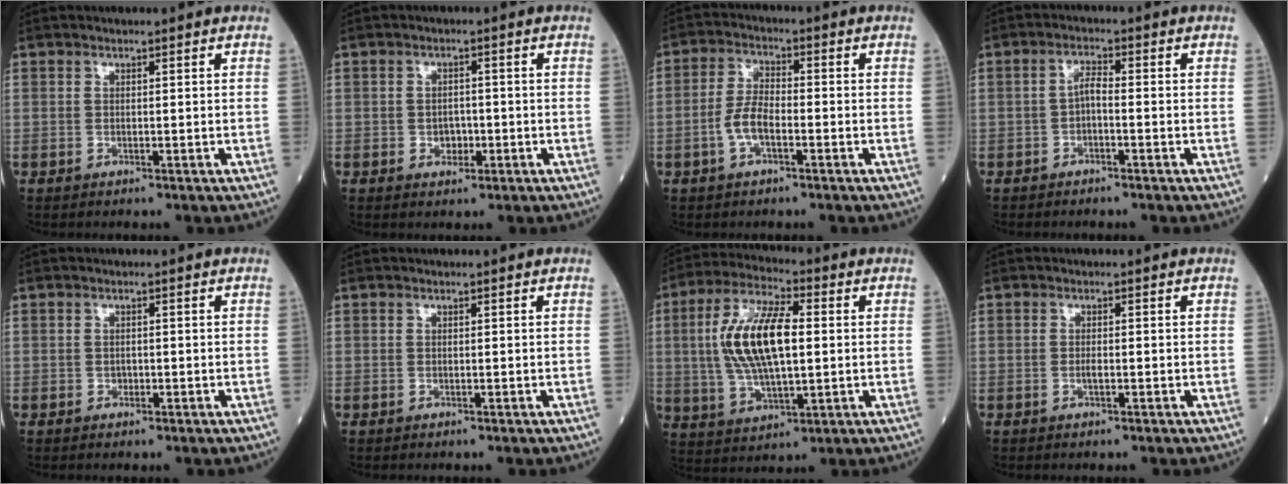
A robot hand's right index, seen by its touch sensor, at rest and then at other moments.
{"total": 2.4, "force": [-0.7, 1.8, 1.4], "torque": [-0.015, 0.006, -0.006]}
{"total": 5.2, "force": [-1.8, 2.0, 4.4], "torque": [-0.095, 0.008, -0.037]}
{"total": 2.4, "force": [-0.7, 0.6, 2.1], "torque": [-0.040, 0.006, -0.014]}
{"total": 0.6, "force": [-0.2, 0.5, 0.3], "torque": [-0.004, 0.003, -0.003]}
{"total": 0.0}
{"total": 13.8, "force": [1.2, 4.7, 12.9], "torque": [-0.271, 0.009, 0.025]}
{"total": 0.9, "force": [-0.3, 0.2, 0.9], "torque": [-0.019, 0.001, -0.005]}